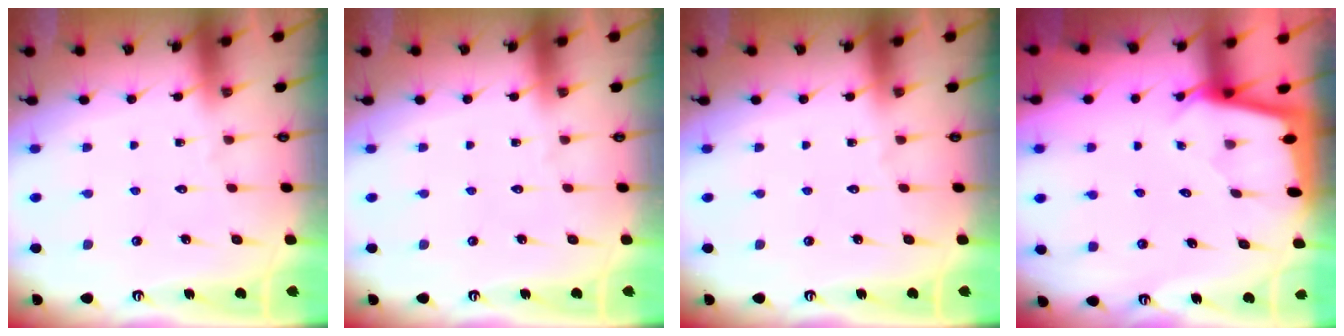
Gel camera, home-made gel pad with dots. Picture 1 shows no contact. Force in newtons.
{"total": 0.0}
{"total": 0.0}
{"total": 1.9, "press": 1.9, "slide": 0.2}